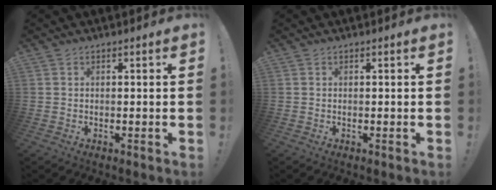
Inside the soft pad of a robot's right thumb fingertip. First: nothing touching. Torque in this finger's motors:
{"motor_torque": [0.00, 0.00, 0.00, 0.00, 0.00]}